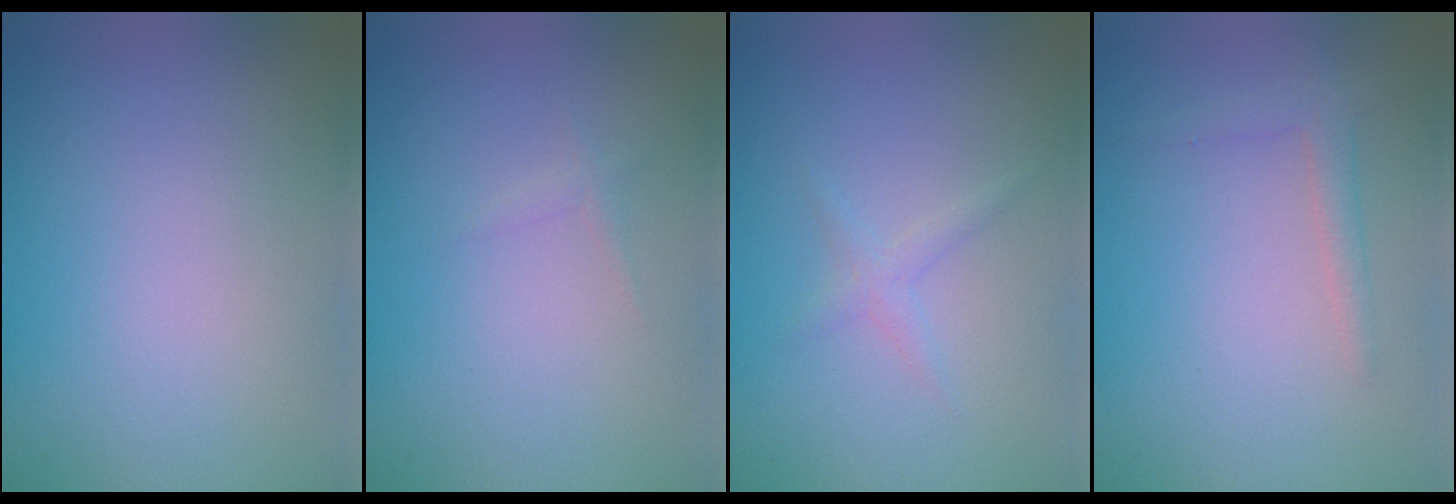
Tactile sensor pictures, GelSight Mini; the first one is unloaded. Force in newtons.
{"total": 0.5, "press": 0.5, "slide": 0.0}
{"total": 1.1, "press": 1.1, "slide": 0.0}
{"total": 1.6, "press": 1.6, "slide": 0.0}